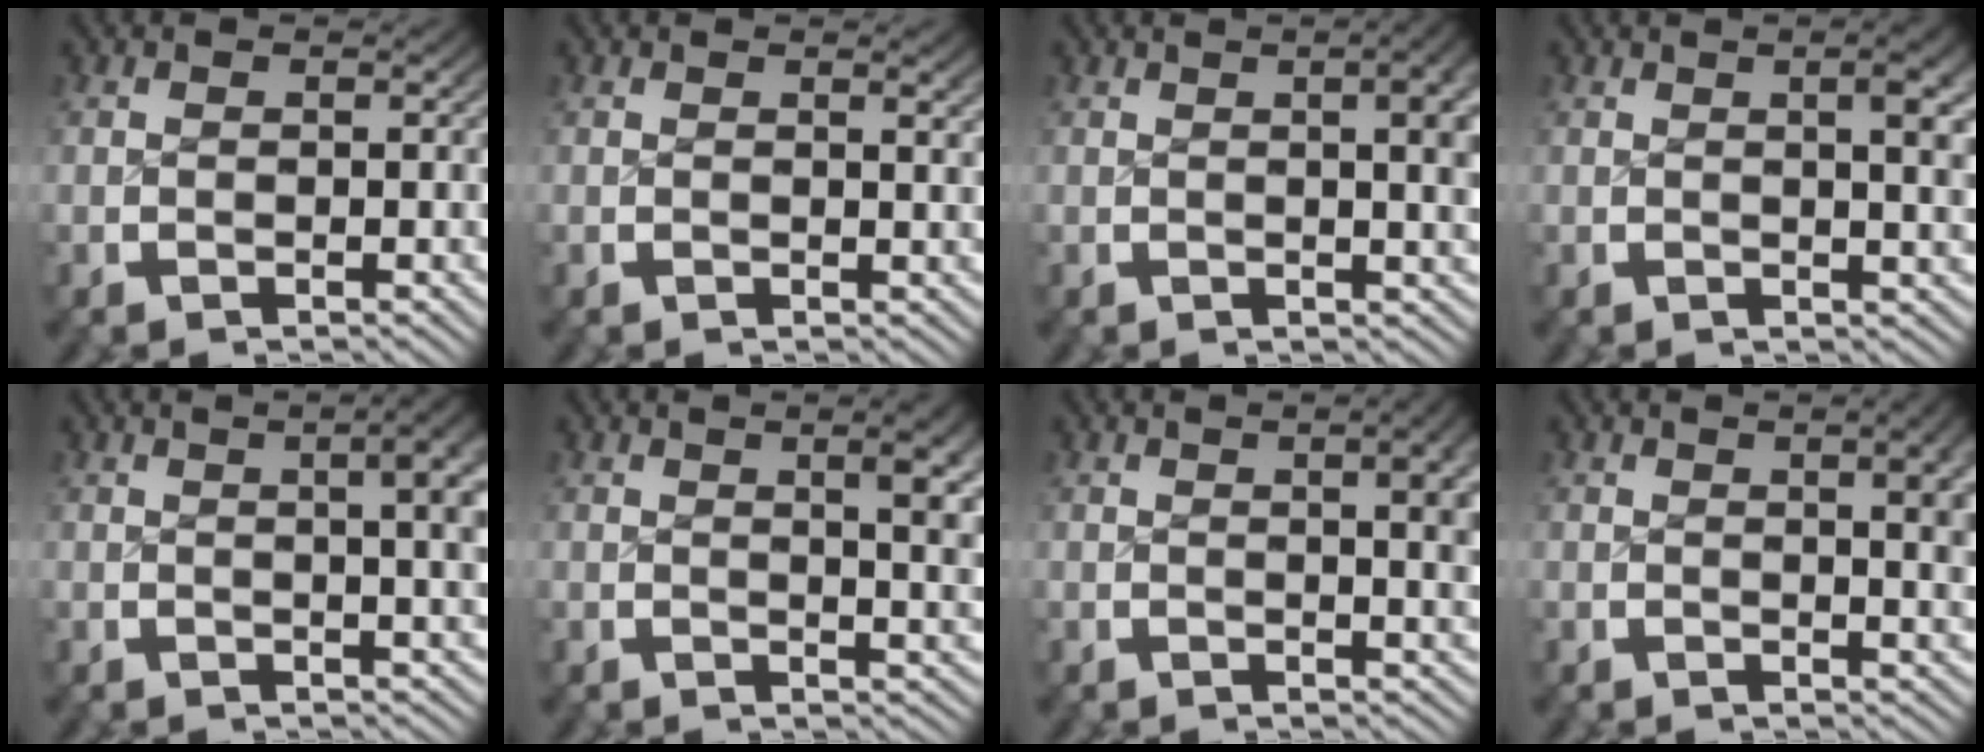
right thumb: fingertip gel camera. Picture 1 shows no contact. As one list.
[{"total": 0.8, "force": [0.5, 0.0, 0.6], "torque": [-0.007, -0.002, 0.008]}, {"total": 5.3, "force": [1.2, 1.8, 4.9], "torque": [-0.044, 0.009, 0.016]}, {"total": 4.0, "force": [1.1, 1.2, 3.7], "torque": [-0.037, 0.003, 0.017]}, {"total": 7.2, "force": [2.1, 2.9, 6.3], "torque": [-0.056, 0.020, 0.023]}, {"total": 4.9, "force": [1.5, 1.4, 4.4], "torque": [-0.046, -0.001, 0.023]}, {"total": 4.6, "force": [1.1, 1.5, 4.2], "torque": [-0.039, 0.005, 0.017]}, {"total": 4.2, "force": [1.1, 1.2, 3.9], "torque": [-0.038, 0.002, 0.017]}]